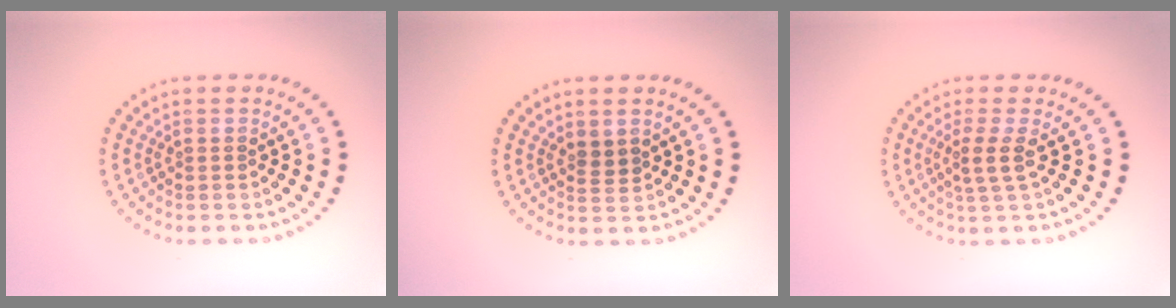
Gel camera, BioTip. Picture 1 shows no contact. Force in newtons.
{"total": 1.2, "press": 0.9, "slide": 0.7}
{"total": 2.1, "press": 1.6, "slide": 1.4}